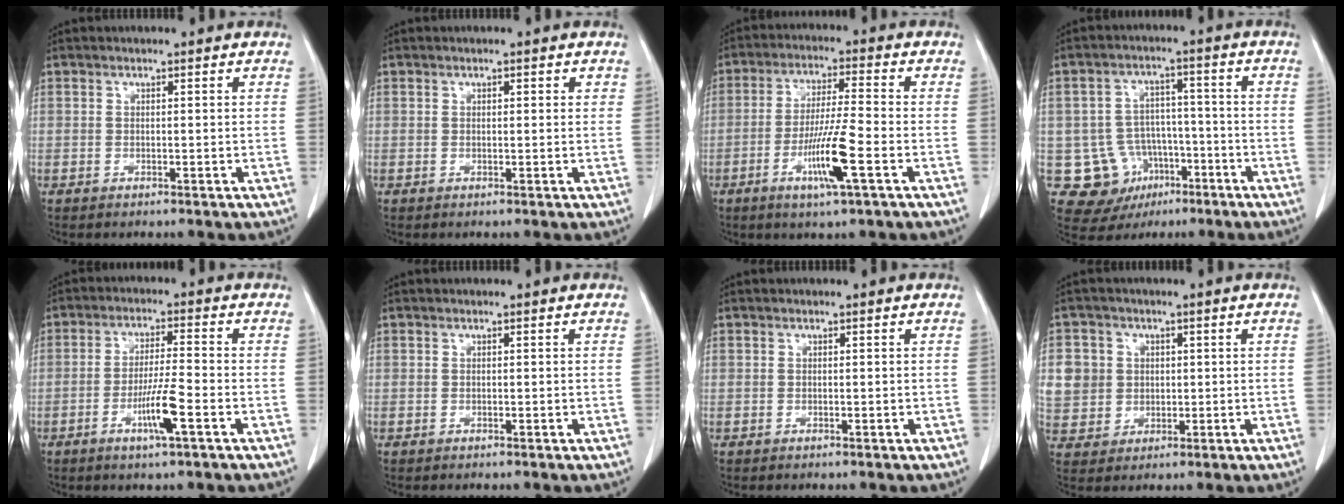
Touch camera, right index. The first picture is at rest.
{"total": 0.8, "force": [0.4, 0.3, 0.6], "torque": [-0.011, 0.001, 0.004]}
{"total": 9.3, "force": [-3.6, -0.2, 8.6], "torque": [-0.164, -0.012, -0.065]}
{"total": 10.4, "force": [-3.9, 9.3, 2.7], "torque": [-0.050, 0.023, -0.045]}
{"total": 7.4, "force": [-3.0, 0.1, 6.8], "torque": [-0.129, -0.008, -0.052]}
{"total": 0.0}
{"total": 0.0}
{"total": 10.0, "force": [1.8, 9.5, 2.4], "torque": [-0.082, 0.031, 0.054]}